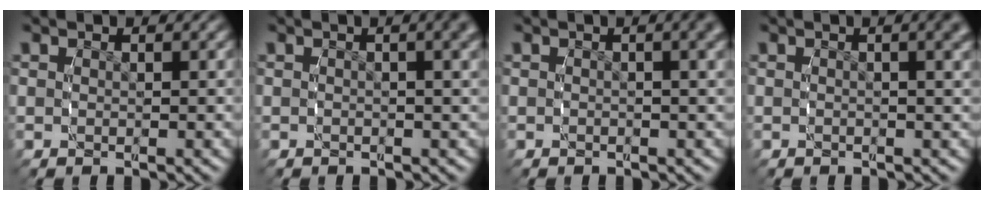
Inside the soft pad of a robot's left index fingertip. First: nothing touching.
{"total": 2.0, "force": [0.5, 0.3, 1.9], "torque": [-0.018, 0.005, 0.002]}
{"total": 1.5, "force": [0.2, 0.1, 1.5], "torque": [-0.012, 0.004, -0.001]}
{"total": 1.7, "force": [0.4, 0.1, 1.6], "torque": [-0.015, 0.002, 0.003]}